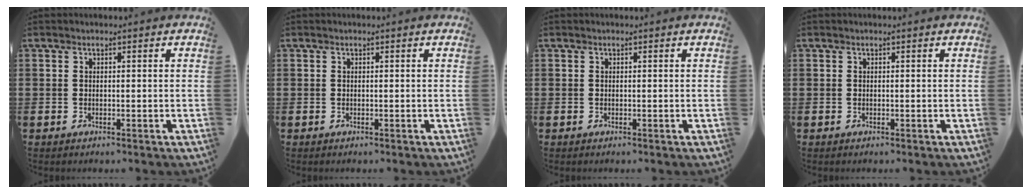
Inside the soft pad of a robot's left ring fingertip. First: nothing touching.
{"total": 0.0}
{"total": 0.0}
{"total": 0.0}